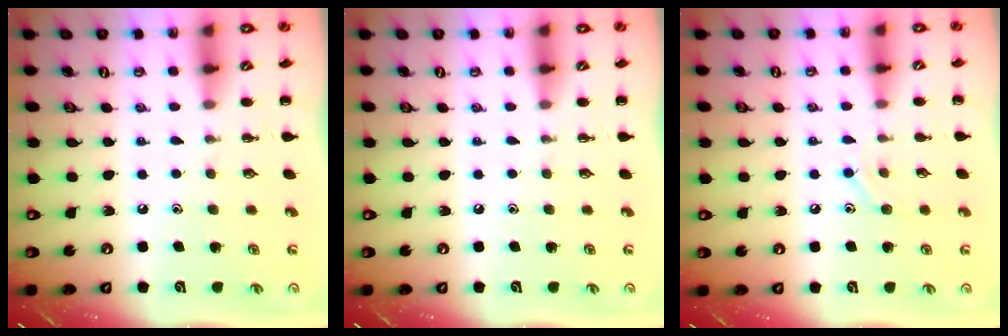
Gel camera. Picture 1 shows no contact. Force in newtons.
{"total": 0.0}
{"total": 7.9, "press": 7.7, "slide": 1.6}